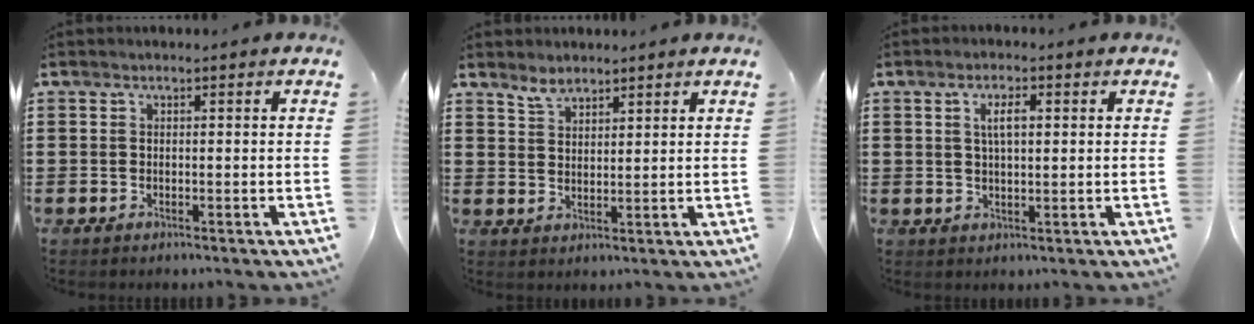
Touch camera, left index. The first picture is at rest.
{"total": 2.9, "force": [2.7, 1.0, 0.6], "torque": [-0.018, 0.000, 0.052]}
{"total": 3.5, "force": [1.1, 1.3, 3.0], "torque": [-0.056, 0.006, 0.015]}